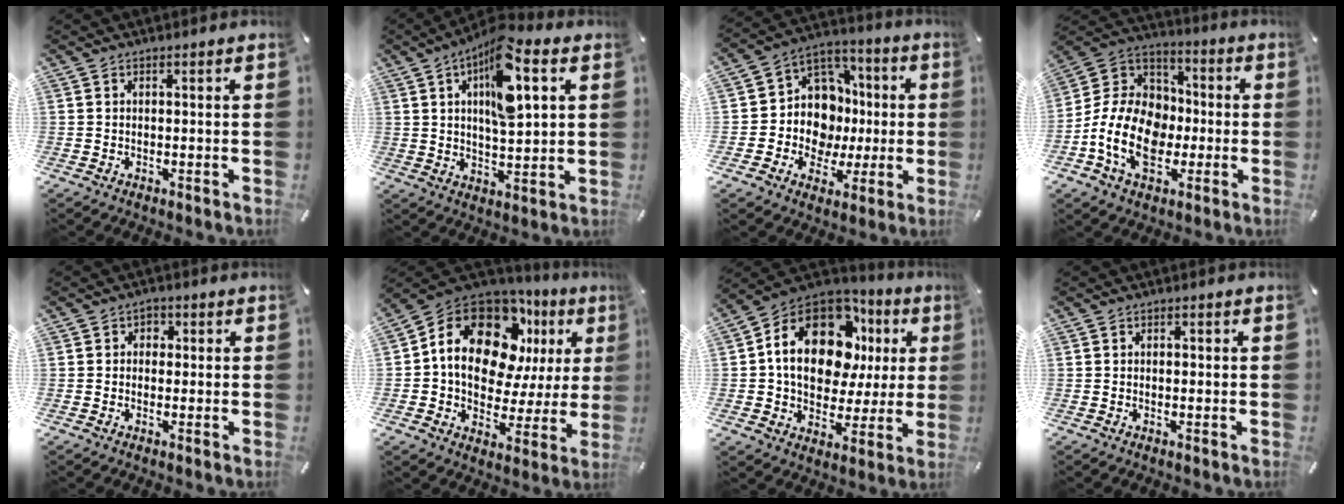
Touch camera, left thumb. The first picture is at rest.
{"total": 14.4, "force": [6.1, 6.0, 11.6], "torque": [-0.180, -0.015, 0.101]}
{"total": 12.9, "force": [-1.0, 12.2, 3.9], "torque": [-0.065, -0.010, -0.001]}
{"total": 16.4, "force": [-4.8, 12.6, 9.2], "torque": [-0.212, 0.025, -0.086]}
{"total": 2.1, "force": [-0.6, 1.8, 0.8], "torque": [-0.007, 0.006, -0.017]}
{"total": 18.0, "force": [7.4, 11.8, 11.4], "torque": [-0.205, -0.044, 0.127]}
{"total": 19.0, "force": [5.4, 13.0, 12.8], "torque": [-0.227, -0.027, 0.091]}
{"total": 0.8, "force": [-0.3, 0.4, 0.7], "torque": [-0.013, -0.001, -0.006]}